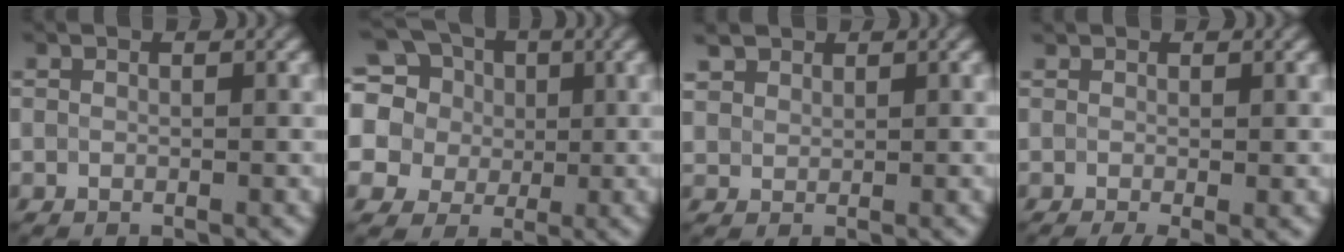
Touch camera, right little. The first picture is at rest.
{"total": 14.6, "force": [5.1, 12.0, 6.5], "torque": [-0.183, 0.038, 0.071]}
{"total": 2.5, "force": [1.9, 1.4, 0.8], "torque": [-0.035, 0.006, 0.044]}
{"total": 1.6, "force": [-0.4, 0.8, 1.4], "torque": [-0.026, -0.007, -0.007]}